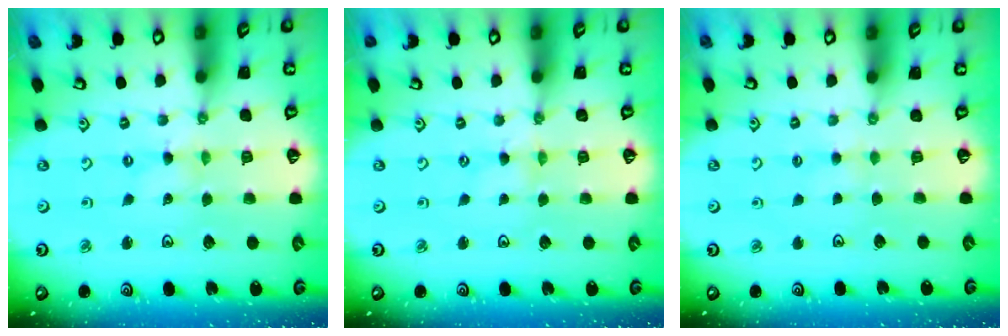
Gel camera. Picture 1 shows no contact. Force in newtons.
{"total": 0.0}
{"total": 1.7, "press": 1.7, "slide": 0.3}